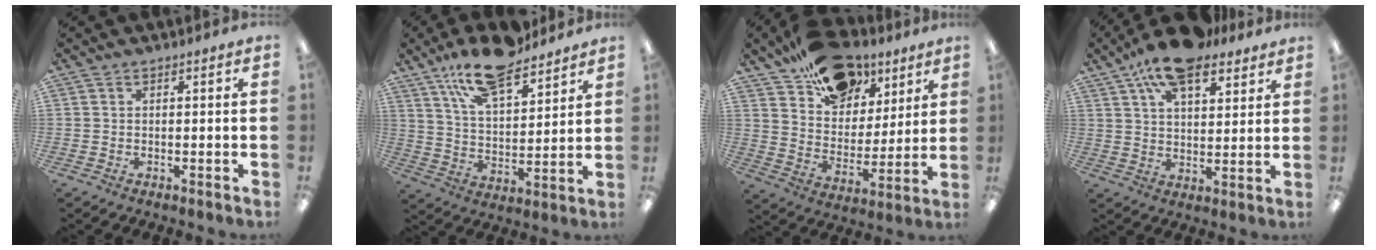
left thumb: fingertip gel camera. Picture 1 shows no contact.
{"total": 15.8, "force": [12.2, 5.8, 8.1], "torque": [-0.142, -0.061, 0.215]}
{"total": 18.3, "force": [12.5, 11.2, 7.3], "torque": [-0.116, -0.068, 0.228]}
{"total": 14.4, "force": [10.0, 5.9, 8.4], "torque": [-0.144, -0.037, 0.176]}